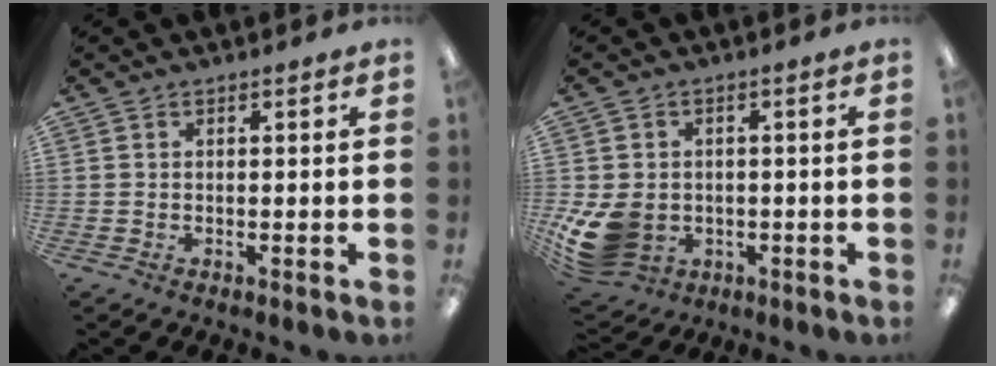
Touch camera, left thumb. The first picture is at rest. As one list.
[{"total": 11.0, "force": [-2.5, 8.4, 6.6], "torque": [-0.150, 0.010, -0.040]}]